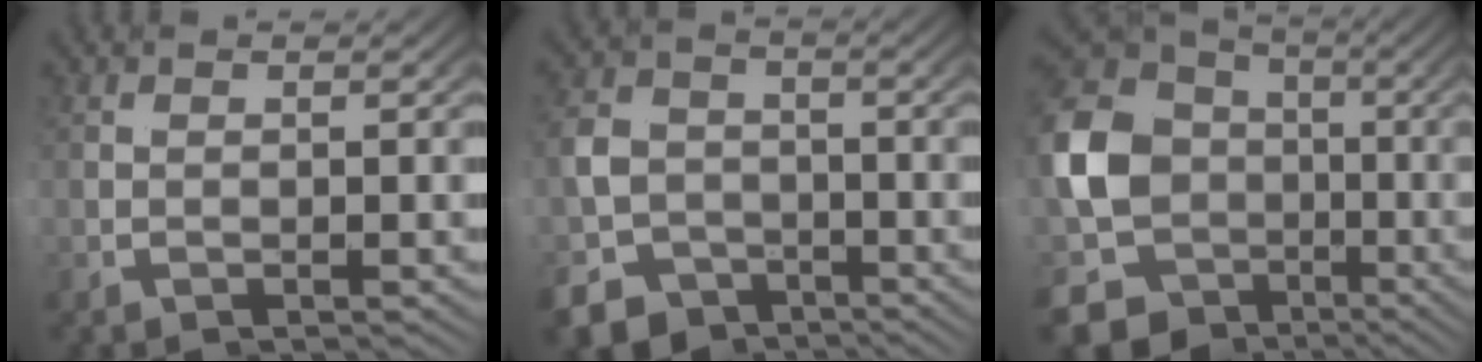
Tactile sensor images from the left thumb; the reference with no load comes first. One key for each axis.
{"total": 9.6, "fx": -2.7, "fy": 8.4, "fz": 4.0, "tx": -0.077, "ty": -0.024, "tz": -0.053}
{"total": 10.4, "fx": -1.3, "fy": 6.9, "fz": 7.6, "tx": -0.173, "ty": -0.029, "tz": -0.013}